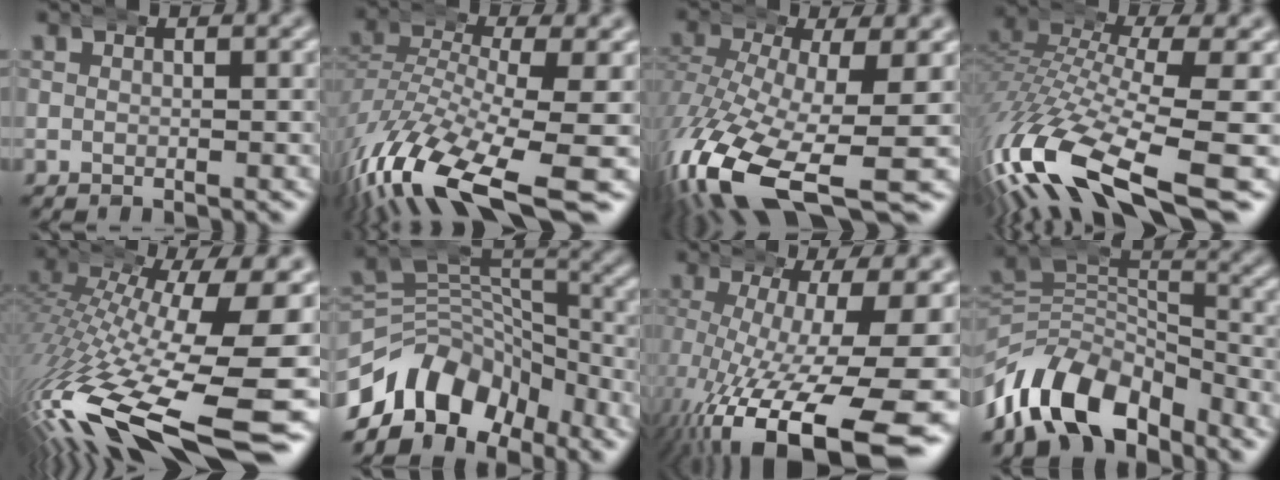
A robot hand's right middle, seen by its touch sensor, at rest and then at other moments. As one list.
[{"total": 9.7, "force": [-5.8, 3.6, 6.9], "torque": [-0.148, -0.041, -0.076]}, {"total": 11.8, "force": [-6.1, 5.5, 8.4], "torque": [-0.206, -0.073, -0.060]}, {"total": 11.2, "force": [-6.2, 4.6, 8.1], "torque": [-0.185, -0.039, -0.083]}, {"total": 14.6, "force": [-6.7, 5.4, 11.8], "torque": [-0.220, -0.051, -0.076]}, {"total": 13.5, "force": [-5.8, 9.9, 7.1], "torque": [-0.104, -0.002, -0.106]}, {"total": 14.7, "force": [-6.0, 6.3, 11.9], "torque": [-0.212, -0.049, -0.061]}, {"total": 10.7, "force": [-5.1, 7.7, 5.4], "torque": [-0.108, -0.033, -0.083]}]